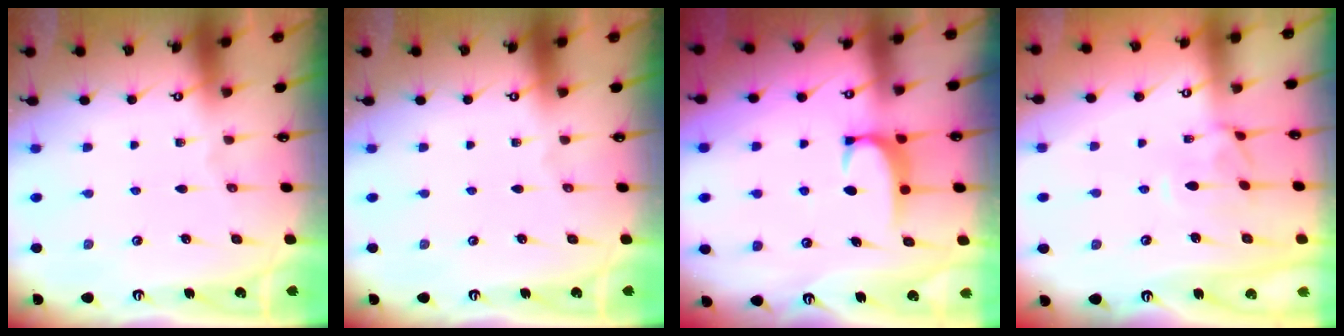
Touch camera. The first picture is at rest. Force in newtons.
{"total": 0.0}
{"total": 1.9, "press": 1.8, "slide": 0.4}
{"total": 1.1, "press": 0.8, "slide": 0.7}